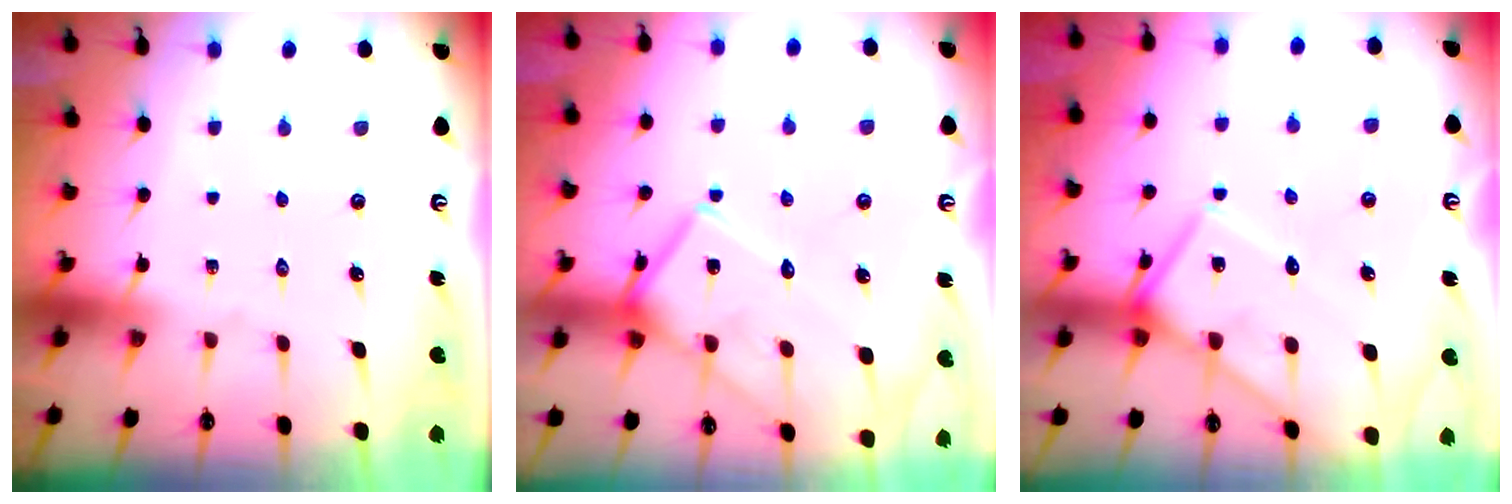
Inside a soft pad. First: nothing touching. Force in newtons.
{"total": 15.9, "press": 15.8, "slide": 1.4}
{"total": 10.3, "press": 10.2, "slide": 0.9}